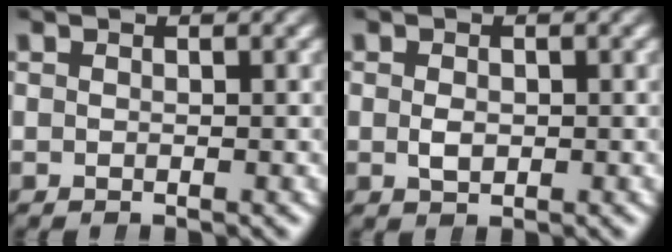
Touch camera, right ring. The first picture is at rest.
{"total": 0.6, "force": [-0.1, 0.3, 0.5], "torque": [-0.014, -0.011, 0.004]}